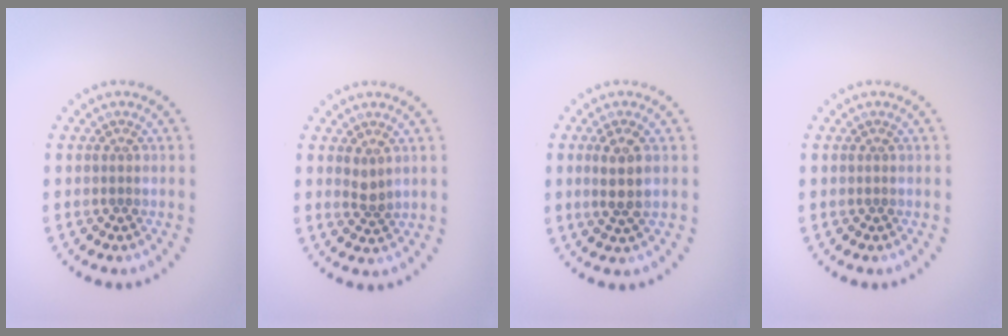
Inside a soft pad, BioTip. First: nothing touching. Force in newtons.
{"total": 1.3, "press": 1.0, "slide": 0.8}
{"total": 2.4, "press": 2.2, "slide": 1.0}
{"total": 0.0}